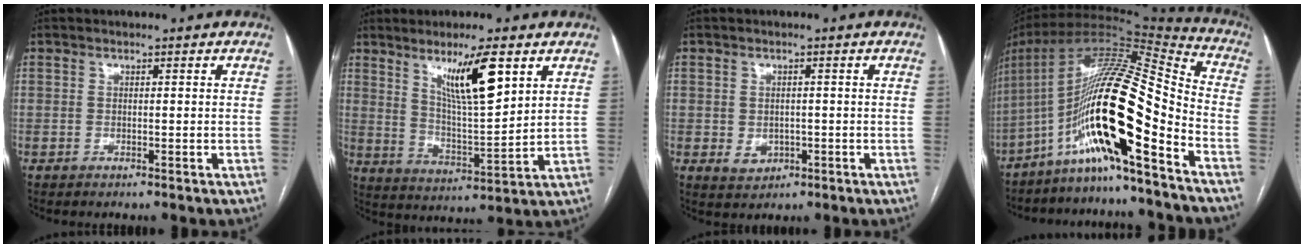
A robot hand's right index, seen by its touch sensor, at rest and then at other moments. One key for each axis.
{"total": 10.8, "fx": 5.8, "fy": 1.1, "fz": 9.1, "tx": -0.160, "ty": -0.008, "tz": 0.108}
{"total": 2.8, "fx": -0.6, "fy": 2.5, "fz": 1.1, "tx": -0.014, "ty": -0.001, "tz": 0.002}
{"total": 20.6, "fx": -10.5, "fy": 1.5, "fz": 17.6, "tx": -0.340, "ty": 0.011, "tz": -0.189}